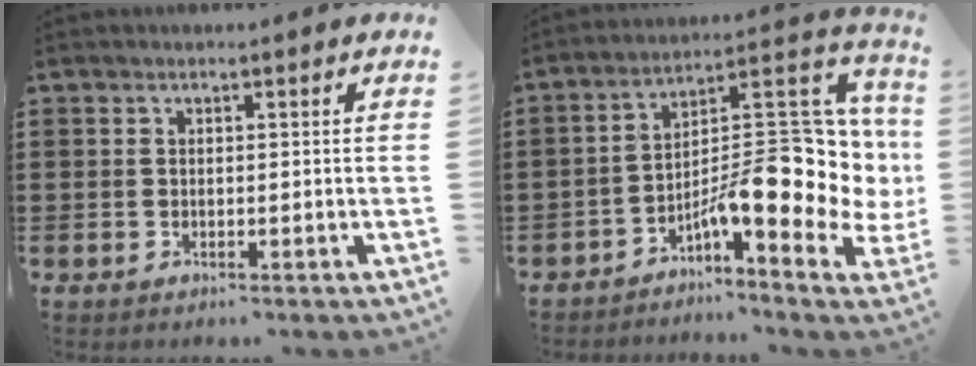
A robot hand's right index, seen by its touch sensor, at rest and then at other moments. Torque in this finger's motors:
{"motor_torque": [2.14, 0.00, 0.62, 0.21]}